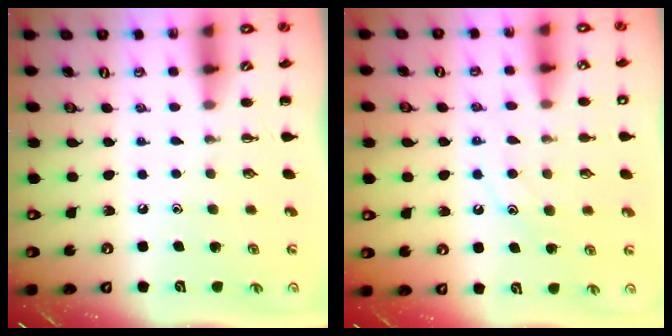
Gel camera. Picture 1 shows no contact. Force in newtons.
{"total": 10.4, "press": 10.3, "slide": 1.4}